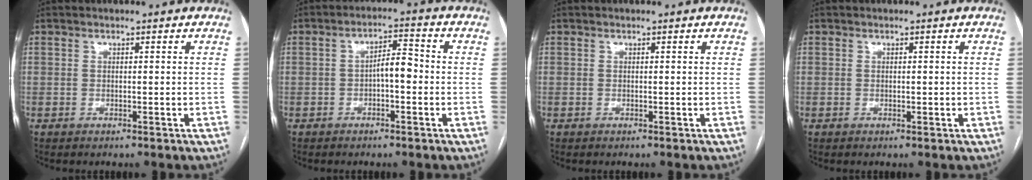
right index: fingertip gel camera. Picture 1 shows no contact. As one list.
[{"total": 4.4, "force": [-0.8, 1.5, 4.0], "torque": [-0.064, 0.018, -0.013]}, {"total": 0.0}, {"total": 0.6, "force": [0.0, 0.4, 0.5], "torque": [-0.009, 0.001, 0.004]}]